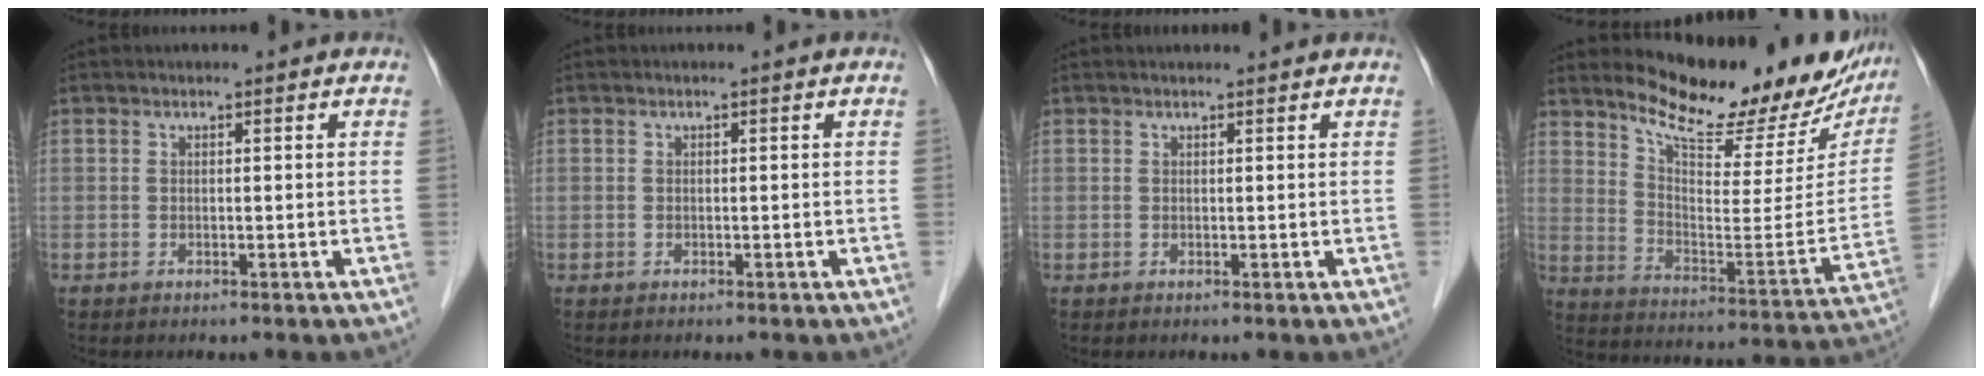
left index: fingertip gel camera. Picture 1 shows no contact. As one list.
[{"total": 0.0}, {"total": 2.9, "force": [2.8, 0.2, 0.7], "torque": [-0.009, 0.022, 0.035]}, {"total": 21.9, "force": [19.2, 5.2, 9.2], "torque": [-0.132, -0.056, 0.262]}]